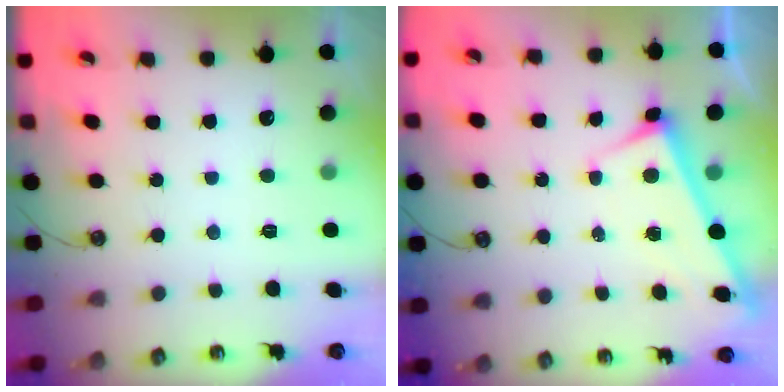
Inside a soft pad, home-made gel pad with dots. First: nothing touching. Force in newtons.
{"total": 3.1, "press": 3.1, "slide": 0.1}